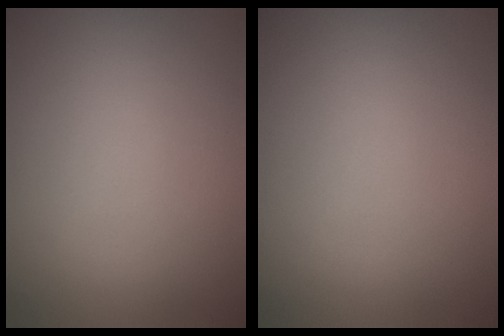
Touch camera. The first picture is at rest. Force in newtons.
{"total": 0.0}